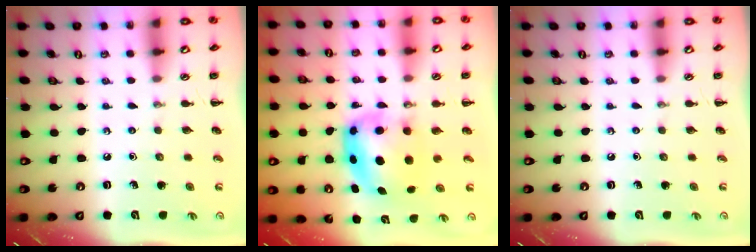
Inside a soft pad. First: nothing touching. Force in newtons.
{"total": 6.1, "press": 6.0, "slide": 1.4}
{"total": 0.0}